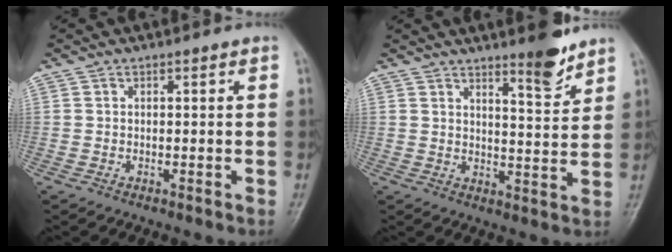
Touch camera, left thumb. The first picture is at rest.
{"total": 6.6, "force": [5.2, 1.1, 3.9], "torque": [-0.047, -0.046, 0.078]}